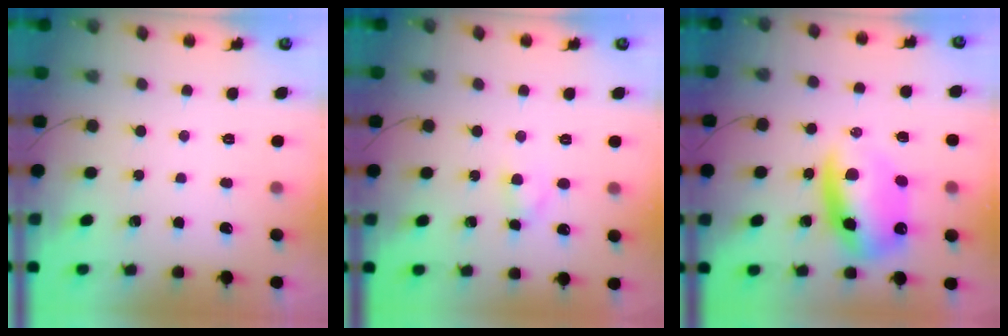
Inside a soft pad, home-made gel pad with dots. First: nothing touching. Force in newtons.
{"total": 2.6, "press": 2.3, "slide": 1.2}
{"total": 13.8, "press": 13.2, "slide": 3.9}